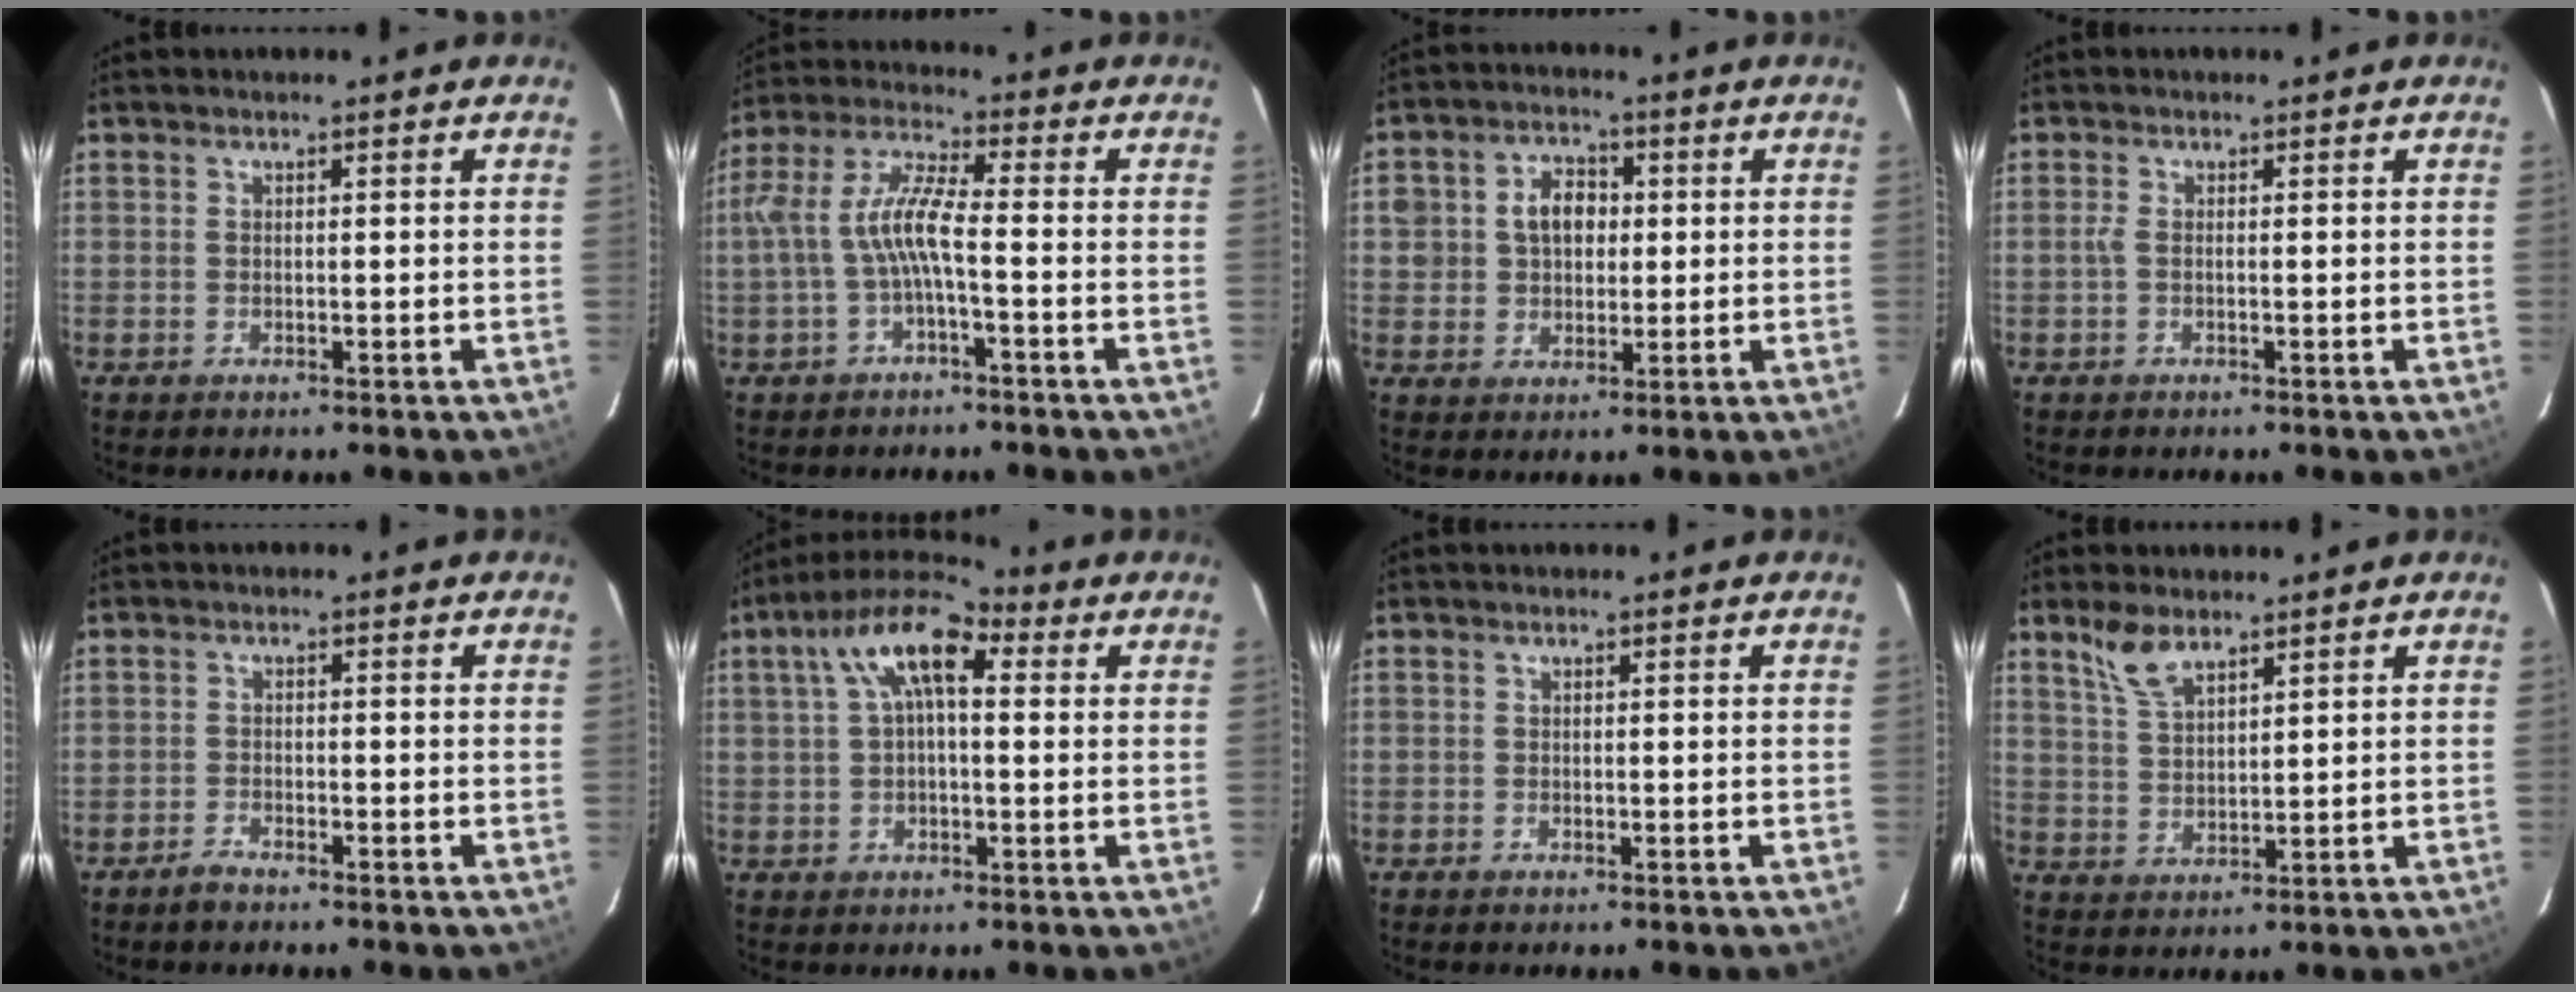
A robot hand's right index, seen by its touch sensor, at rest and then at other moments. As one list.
[{"total": 8.3, "force": [-2.0, 1.6, 7.9], "torque": [-0.183, 0.012, -0.034]}, {"total": 7.2, "force": [0.8, 6.0, 3.9], "torque": [-0.076, 0.026, 0.018]}, {"total": 1.0, "force": [-0.2, 0.0, 0.9], "torque": [-0.020, 0.001, -0.007]}, {"total": 2.3, "force": [-2.1, 0.5, 0.8], "torque": [-0.028, 0.001, -0.040]}, {"total": 10.7, "force": [2.9, 4.6, 9.2], "torque": [-0.174, 0.037, 0.041]}, {"total": 1.1, "force": [-0.8, 0.8, 0.0], "torque": [-0.004, 0.002, -0.014]}, {"total": 5.7, "force": [4.2, 2.1, 3.2], "torque": [-0.063, 0.005, 0.090]}]